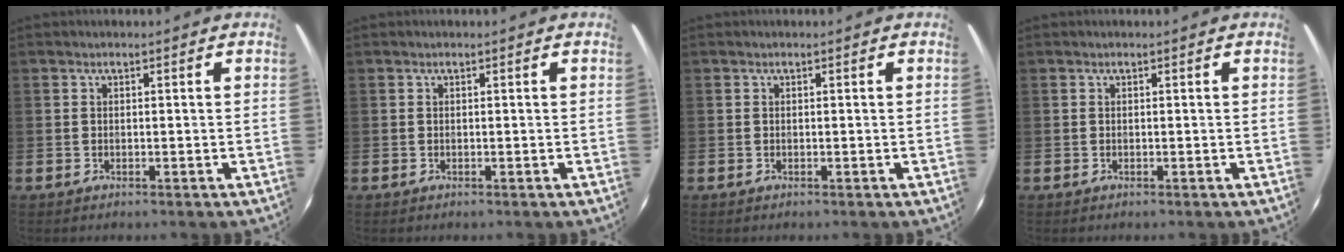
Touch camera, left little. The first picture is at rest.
{"total": 0.0}
{"total": 0.0}
{"total": 0.0}